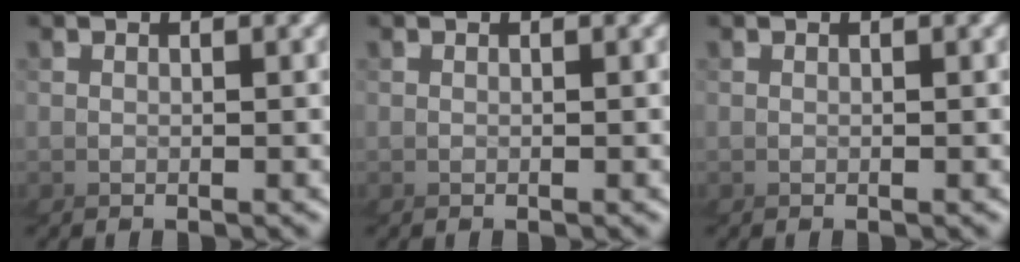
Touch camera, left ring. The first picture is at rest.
{"total": 0.0}
{"total": 0.0}